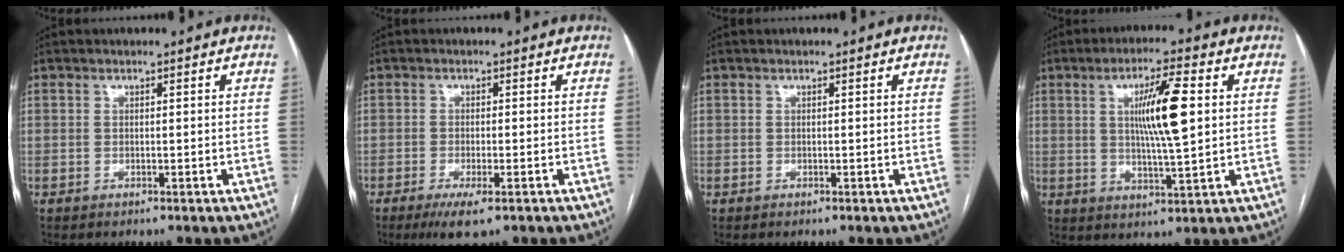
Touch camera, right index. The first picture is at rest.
{"total": 4.7, "force": [-2.8, 0.7, 3.7], "torque": [-0.066, -0.012, -0.043]}
{"total": 0.0}
{"total": 9.9, "force": [2.0, 0.7, 9.7], "torque": [-0.170, -0.002, 0.035]}